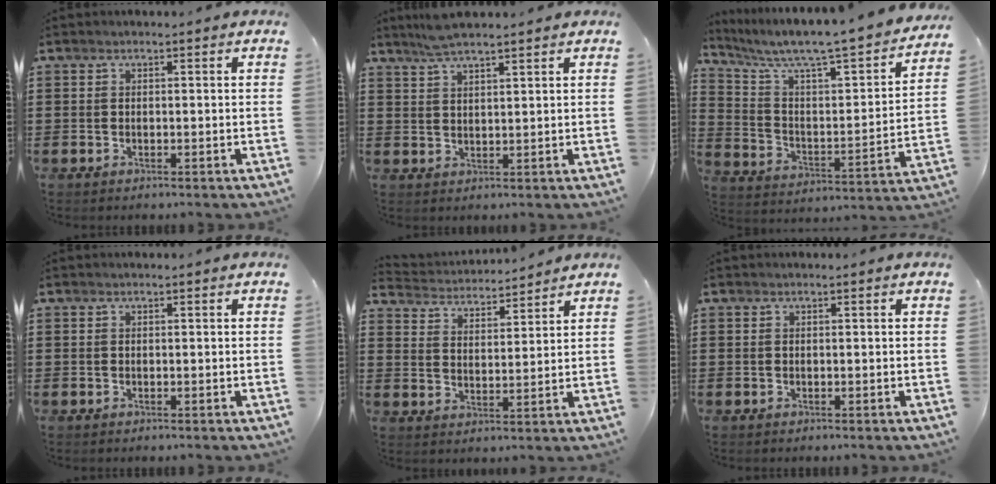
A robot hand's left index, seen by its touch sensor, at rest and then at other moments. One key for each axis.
{"total": 3.7, "fx": 3.2, "fy": 0.2, "fz": 1.9, "tx": -0.044, "ty": -0.001, "tz": 0.058}
{"total": 6.3, "fx": 5.5, "fy": 0.5, "fz": 3.0, "tx": -0.088, "ty": -0.055, "tz": 0.086}
{"total": 0.0}
{"total": 3.6, "fx": 3.6, "fy": 0.2, "fz": 0.0, "tx": -0.022, "ty": -0.023, "tz": 0.060}
{"total": 0.0}